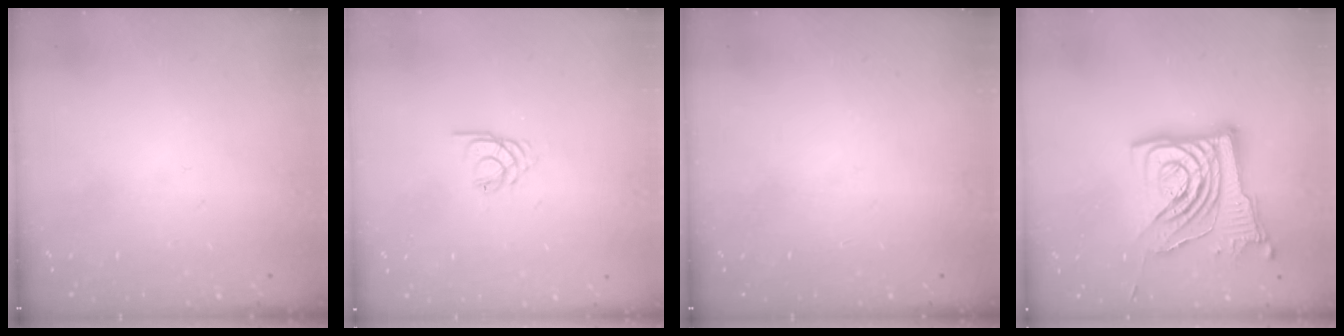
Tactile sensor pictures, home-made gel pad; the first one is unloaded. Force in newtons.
{"total": 2.3, "press": 2.3, "slide": 0.4}
{"total": 0.0}
{"total": 16.4, "press": 16.2, "slide": 2.5}